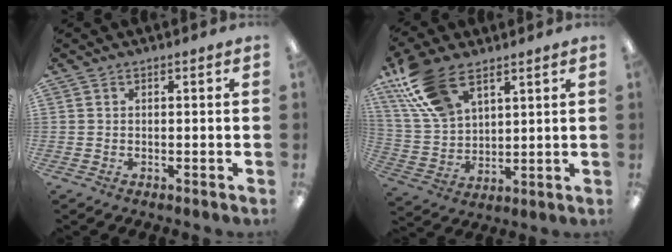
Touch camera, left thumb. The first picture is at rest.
{"total": 16.2, "force": [9.9, 8.3, 9.7], "torque": [-0.229, -0.026, 0.185]}